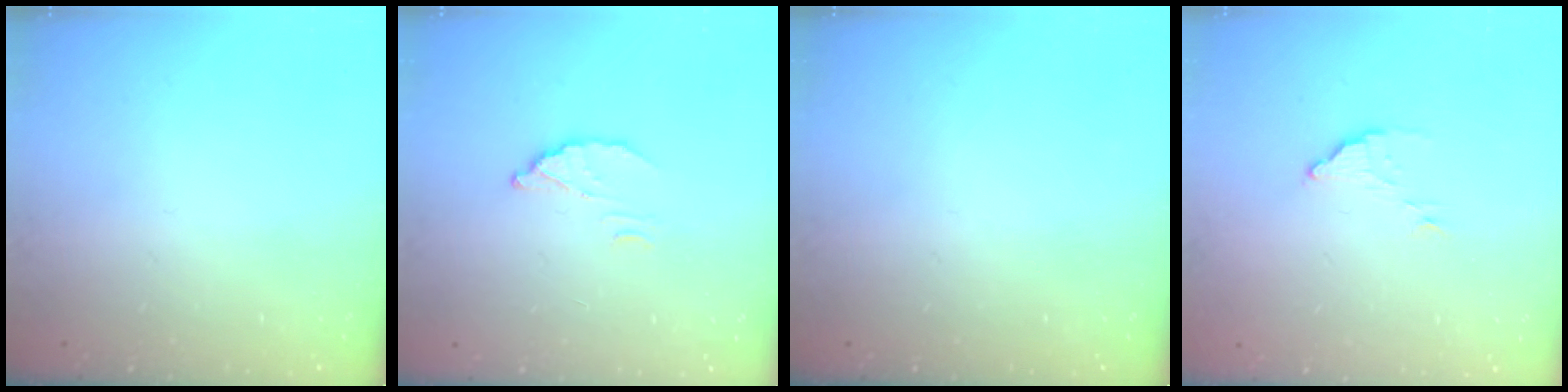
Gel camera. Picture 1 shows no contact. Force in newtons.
{"total": 3.7, "press": 3.7, "slide": 0.2}
{"total": 0.0}
{"total": 3.4, "press": 3.4, "slide": 0.1}